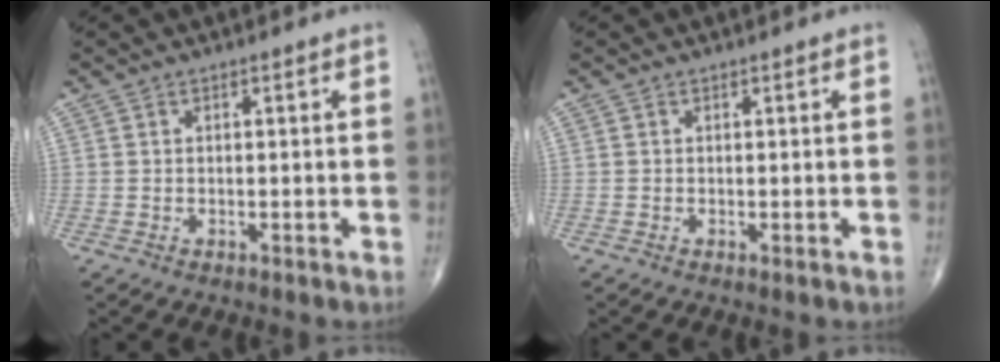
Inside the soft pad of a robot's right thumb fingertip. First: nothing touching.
{"total": 0.0}